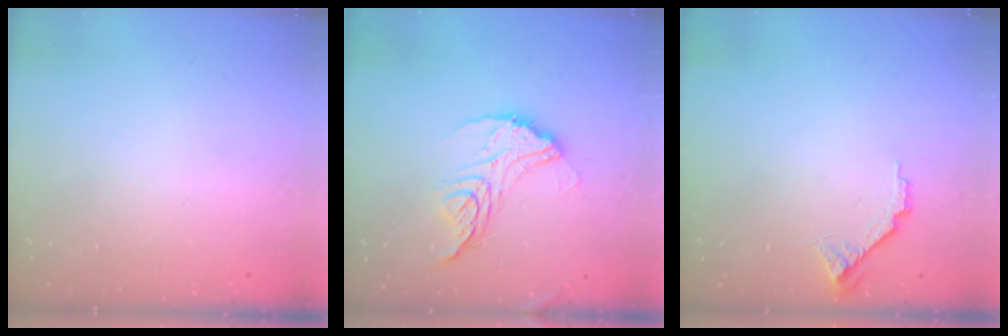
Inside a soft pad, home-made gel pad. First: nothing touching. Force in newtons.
{"total": 13.8, "press": 13.8, "slide": 1.0}
{"total": 6.9, "press": 6.9, "slide": 0.6}